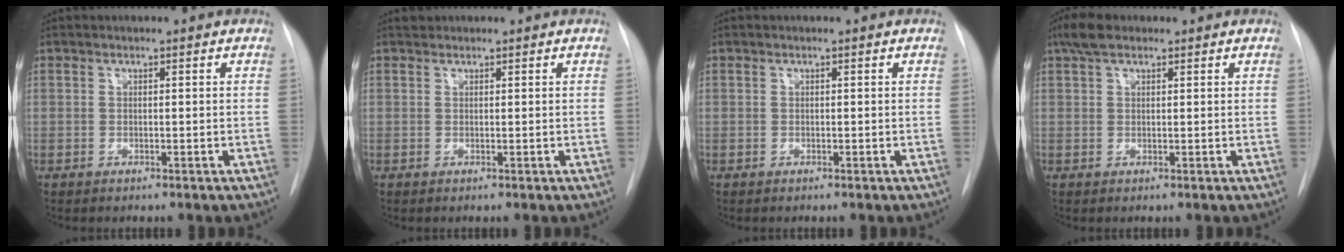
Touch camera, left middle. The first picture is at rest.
{"total": 0.7, "force": [0.7, 0.3, -0.1], "torque": [-0.003, 0.008, 0.011]}
{"total": 0.0}
{"total": 3.5, "force": [2.4, 1.5, 2.1], "torque": [-0.049, 0.019, 0.047]}